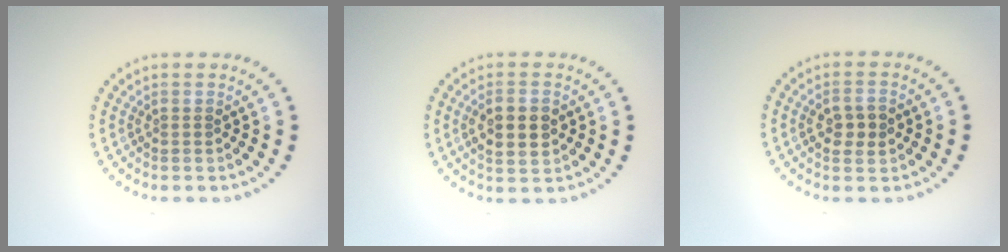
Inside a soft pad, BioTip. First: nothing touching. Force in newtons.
{"total": 3.4, "press": 3.4, "slide": 0.0}
{"total": 2.6, "press": 2.6, "slide": 0.2}